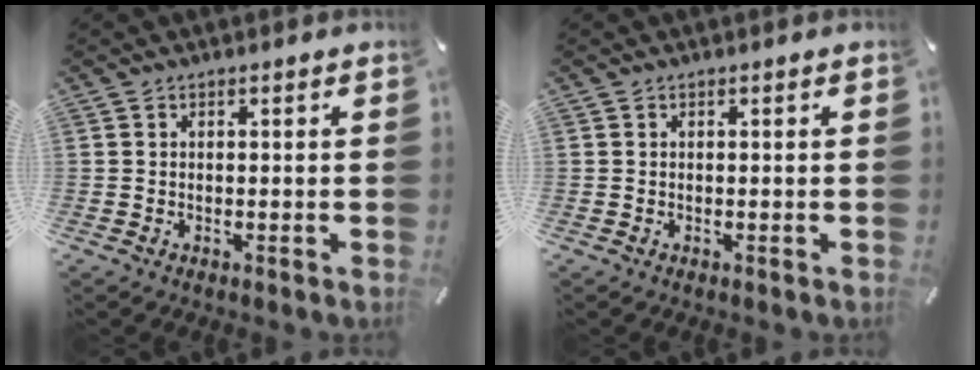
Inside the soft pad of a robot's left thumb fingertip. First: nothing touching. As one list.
[{"total": 0.0}]